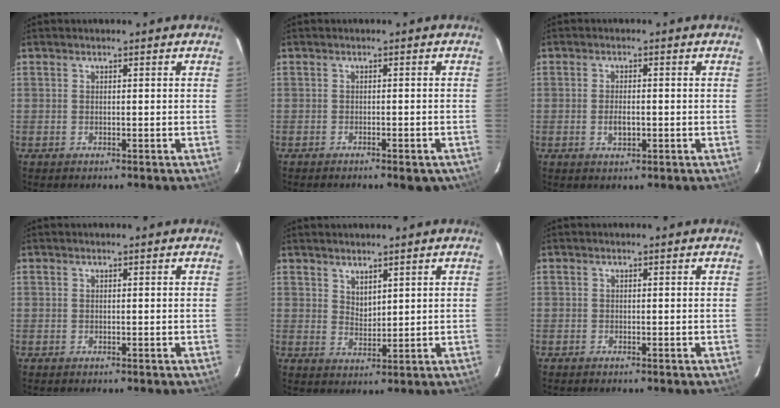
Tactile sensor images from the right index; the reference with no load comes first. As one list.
[{"total": 4.3, "force": [-3.1, 1.6, 2.4], "torque": [-0.037, 0.000, -0.029]}, {"total": 3.1, "force": [-0.7, 1.4, 2.7], "torque": [-0.049, -0.002, -0.011]}, {"total": 0.0}, {"total": 3.1, "force": [2.5, 1.3, 1.3], "torque": [-0.018, -0.001, 0.046]}, {"total": 0.5, "force": [-0.4, 0.3, -0.1], "torque": [-0.001, 0.001, -0.010]}]